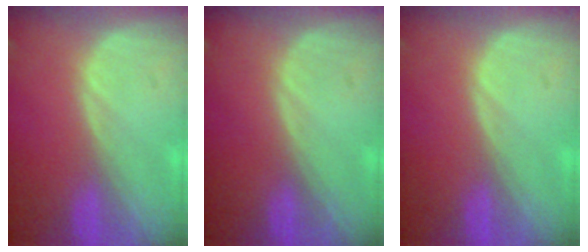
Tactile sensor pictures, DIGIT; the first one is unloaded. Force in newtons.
{"total": 0.0}
{"total": 0.0}